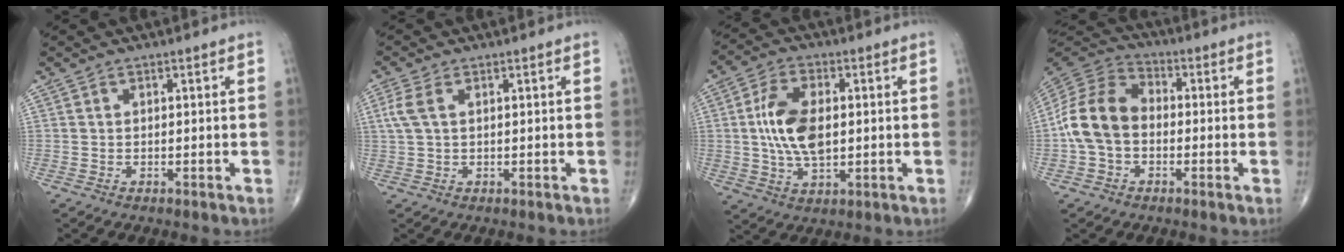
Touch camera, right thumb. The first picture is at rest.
{"total": 3.6, "force": [1.0, 1.9, 2.9], "torque": [-0.086, 0.014, 0.023]}
{"total": 11.3, "force": [0.7, 6.2, 9.5], "torque": [-0.178, 0.002, 0.016]}
{"total": 12.7, "force": [-1.5, 9.2, 8.6], "torque": [-0.163, 0.036, -0.042]}